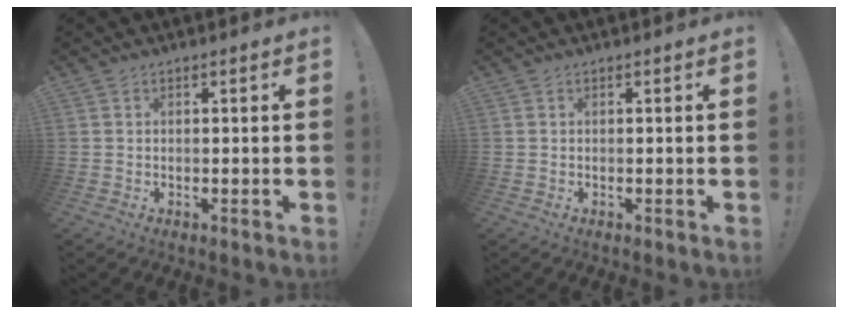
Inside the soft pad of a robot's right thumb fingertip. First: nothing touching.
{"total": 0.0}